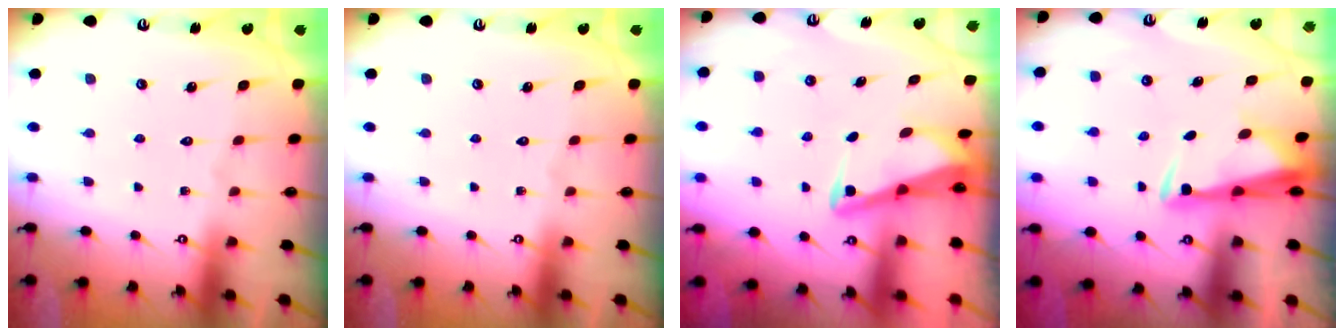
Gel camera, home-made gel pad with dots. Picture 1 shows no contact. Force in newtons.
{"total": 0.0}
{"total": 2.9, "press": 2.9, "slide": 0.3}
{"total": 3.3, "press": 3.2, "slide": 0.8}